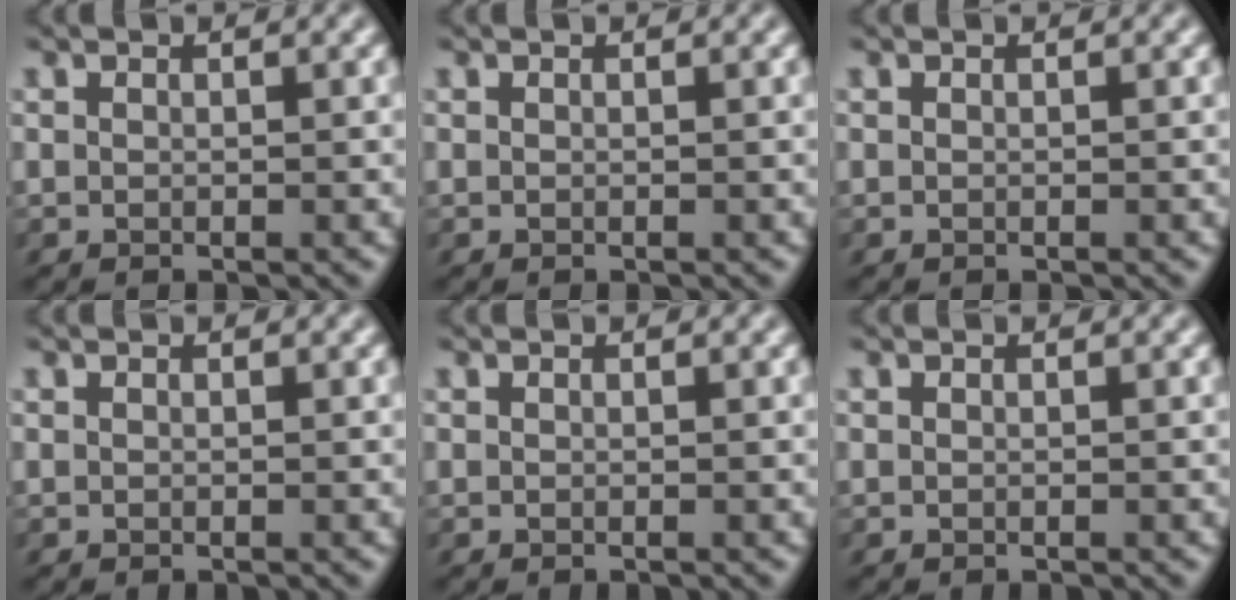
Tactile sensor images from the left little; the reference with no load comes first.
{"total": 0.0}
{"total": 0.0}
{"total": 0.0}
{"total": 0.0}
{"total": 0.0}